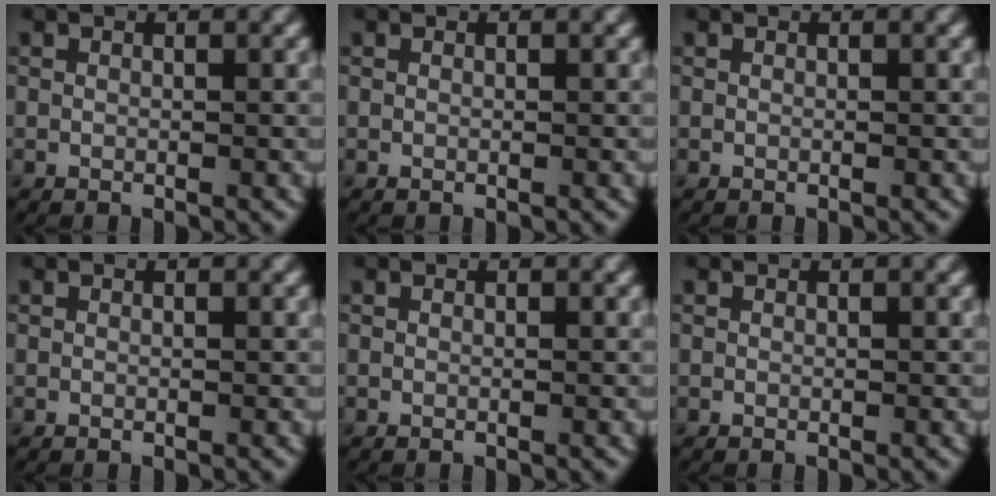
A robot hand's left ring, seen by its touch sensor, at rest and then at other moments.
{"total": 0.0}
{"total": 0.0}
{"total": 0.0}
{"total": 0.0}
{"total": 0.0}